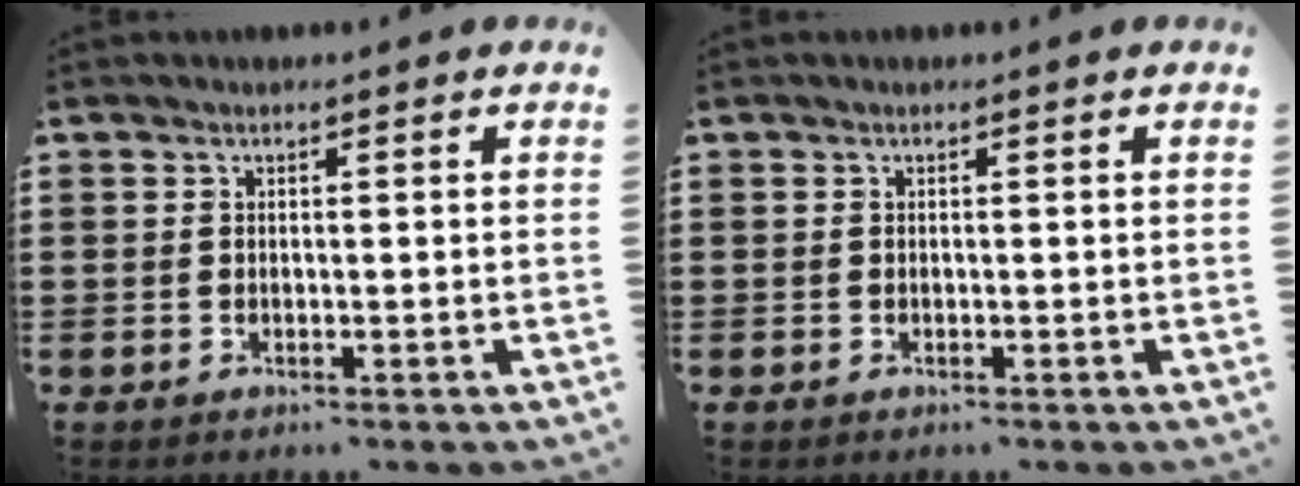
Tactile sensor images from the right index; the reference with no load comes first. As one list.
[{"total": 0.0}]